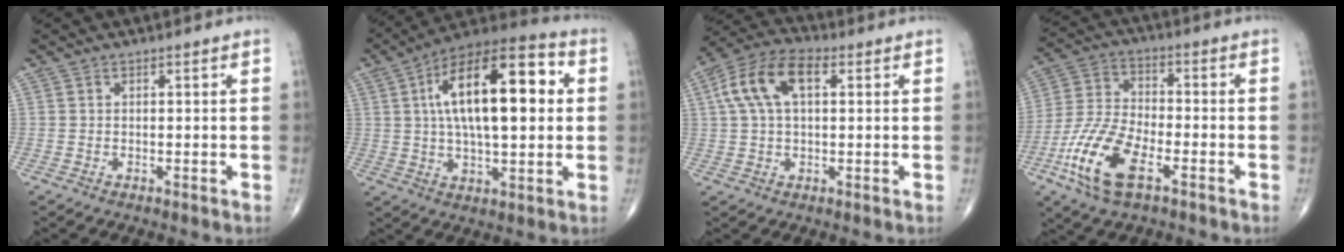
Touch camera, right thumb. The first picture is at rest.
{"total": 22.0, "force": [4.0, 9.1, 19.6], "torque": [-0.305, 0.018, 0.055]}
{"total": 11.1, "force": [2.9, 5.9, 8.9], "torque": [-0.179, 0.028, 0.048]}
{"total": 14.2, "force": [-6.4, 6.2, 11.0], "torque": [-0.235, 0.019, -0.123]}